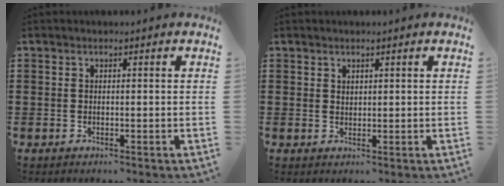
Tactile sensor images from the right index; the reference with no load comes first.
{"total": 1.1, "force": [0.9, 0.6, 0.2], "torque": [-0.004, 0.003, 0.018]}